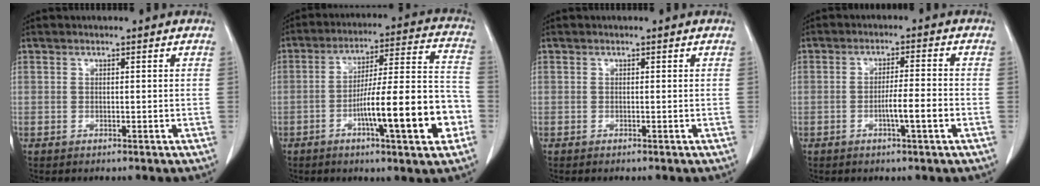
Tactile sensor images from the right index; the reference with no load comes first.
{"total": 17.3, "force": [-5.8, 1.8, 16.2], "torque": [-0.247, 0.013, -0.086]}
{"total": 0.0}
{"total": 4.8, "force": [-1.6, 0.0, 4.5], "torque": [-0.074, -0.002, -0.028]}